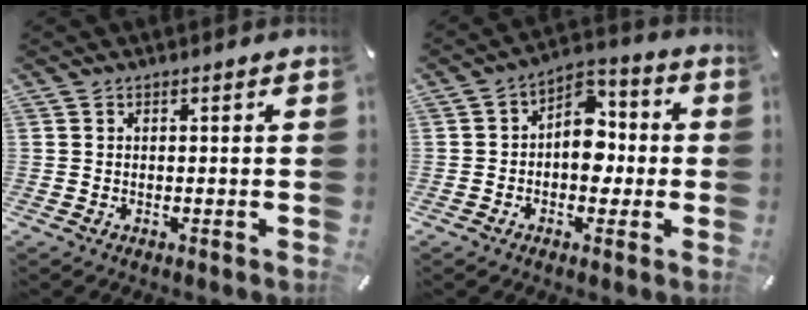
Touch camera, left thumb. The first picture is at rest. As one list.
[{"total": 9.4, "force": [-0.9, 6.8, 6.5], "torque": [-0.077, 0.004, -0.019]}]